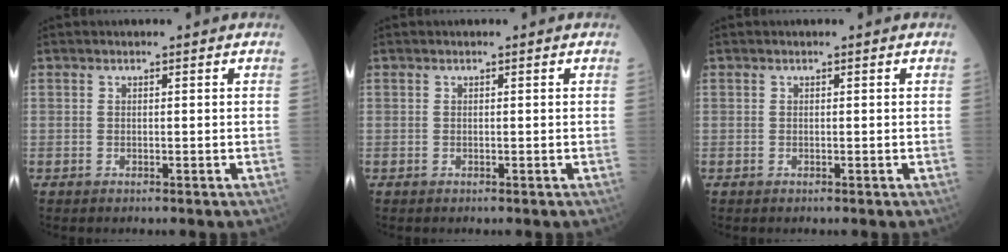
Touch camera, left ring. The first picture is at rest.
{"total": 0.0}
{"total": 0.0}